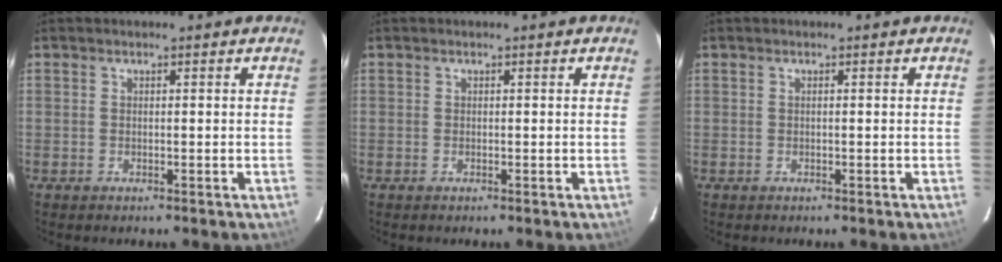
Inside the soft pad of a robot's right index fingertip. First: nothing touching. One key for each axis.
{"total": 0.0}
{"total": 0.0}